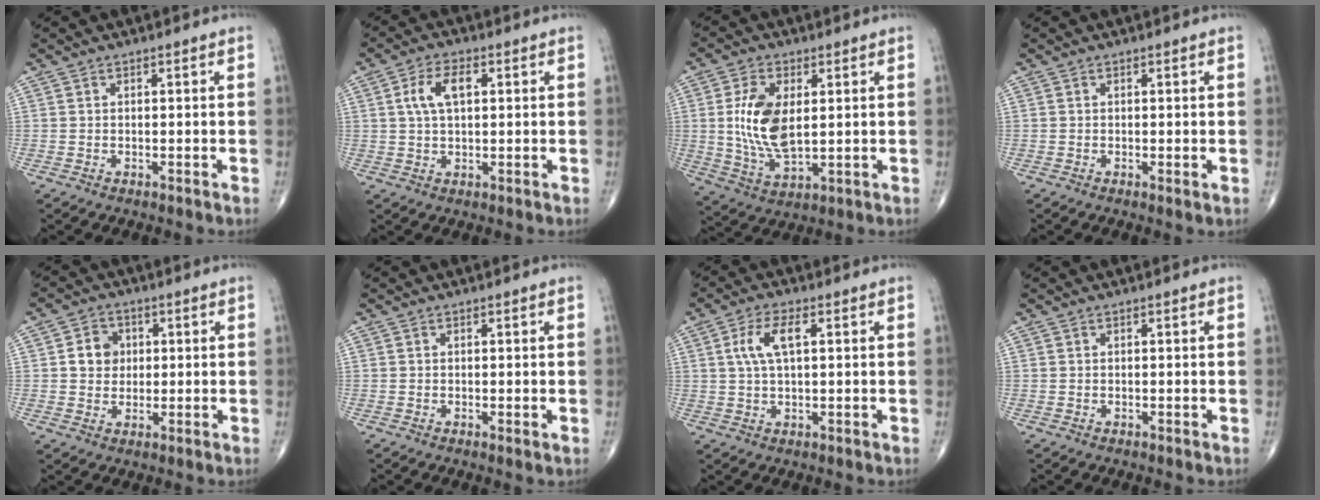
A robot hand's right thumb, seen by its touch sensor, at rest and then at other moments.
{"total": 6.4, "force": [1.6, 3.3, 5.2], "torque": [-0.105, 0.010, 0.028]}
{"total": 11.7, "force": [1.6, 6.0, 9.9], "torque": [-0.193, -0.013, 0.038]}
{"total": 0.7, "force": [-0.1, 0.1, 0.7], "torque": [-0.013, -0.004, -0.004]}
{"total": 7.6, "force": [0.9, 6.7, 3.4], "torque": [-0.021, 0.004, 0.009]}
{"total": 0.5, "force": [0.0, 0.1, 0.5], "torque": [-0.011, -0.003, -0.003]}
{"total": 6.3, "force": [1.6, 2.6, 5.5], "torque": [-0.119, 0.008, 0.031]}
{"total": 0.0}